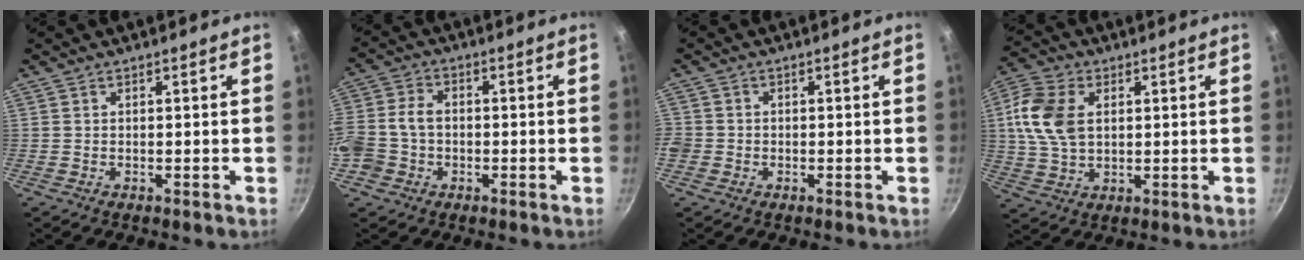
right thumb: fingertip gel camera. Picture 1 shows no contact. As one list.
[{"total": 9.8, "force": [-2.4, 7.8, 5.5], "torque": [-0.102, 0.030, -0.055]}, {"total": 3.4, "force": [-1.2, 3.0, 1.1], "torque": [-0.023, 0.008, -0.026]}, {"total": 11.9, "force": [2.2, 8.0, 8.5], "torque": [-0.155, 0.002, 0.036]}]